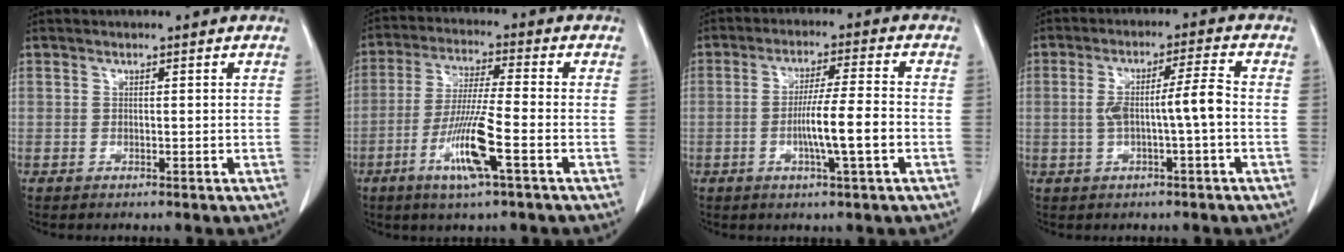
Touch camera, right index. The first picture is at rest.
{"total": 10.0, "force": [-4.0, -0.1, 9.1], "torque": [-0.179, -0.014, -0.077]}
{"total": 7.7, "force": [-2.0, -0.3, 7.4], "torque": [-0.128, 0.001, -0.034]}
{"total": 6.4, "force": [-0.7, 0.1, 6.3], "torque": [-0.117, 0.021, -0.006]}